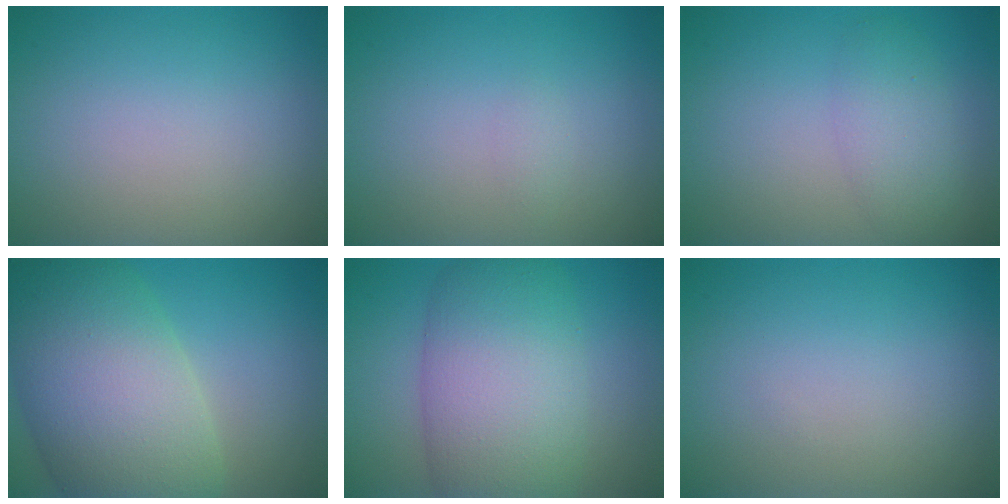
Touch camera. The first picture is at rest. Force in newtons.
{"total": 0.6, "press": 0.6, "slide": 0.1}
{"total": 2.8, "press": 2.8, "slide": 0.1}
{"total": 12.6, "press": 12.6, "slide": 0.3}
{"total": 10.1, "press": 10.0, "slide": 0.3}
{"total": 0.0}